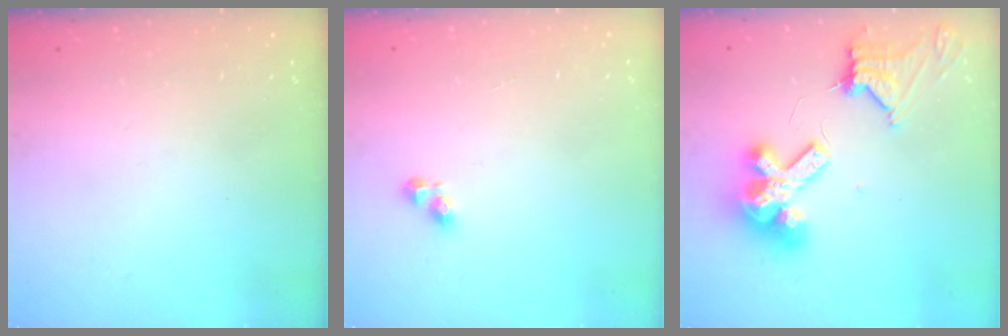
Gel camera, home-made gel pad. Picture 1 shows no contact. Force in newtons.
{"total": 3.4, "press": 3.4, "slide": 0.4}
{"total": 12.6, "press": 12.5, "slide": 1.4}